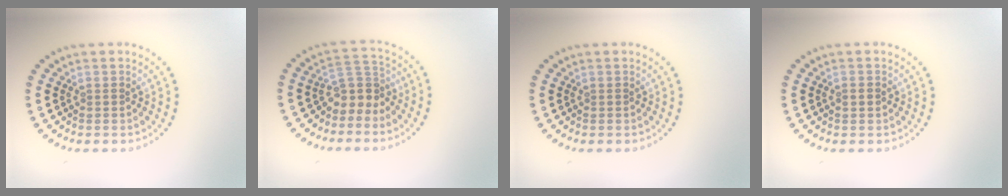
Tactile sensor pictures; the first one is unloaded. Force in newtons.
{"total": 2.9, "press": 2.1, "slide": 2.0}
{"total": 0.0}
{"total": 1.1, "press": 1.1, "slide": 0.1}